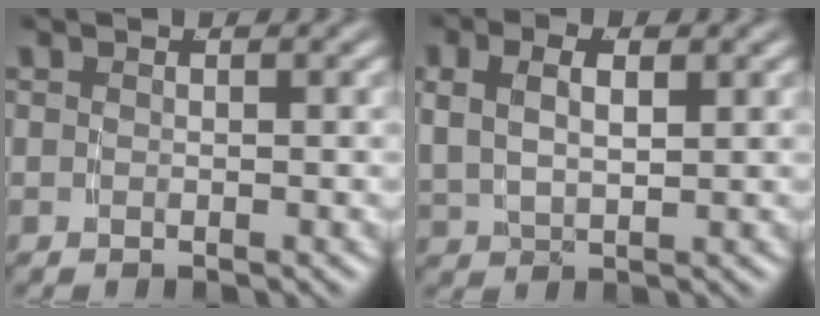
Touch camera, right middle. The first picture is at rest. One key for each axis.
{"total": 4.8, "fx": 1.5, "fy": 3.3, "fz": 3.2, "tx": -0.059, "ty": 0.007, "tz": 0.025}